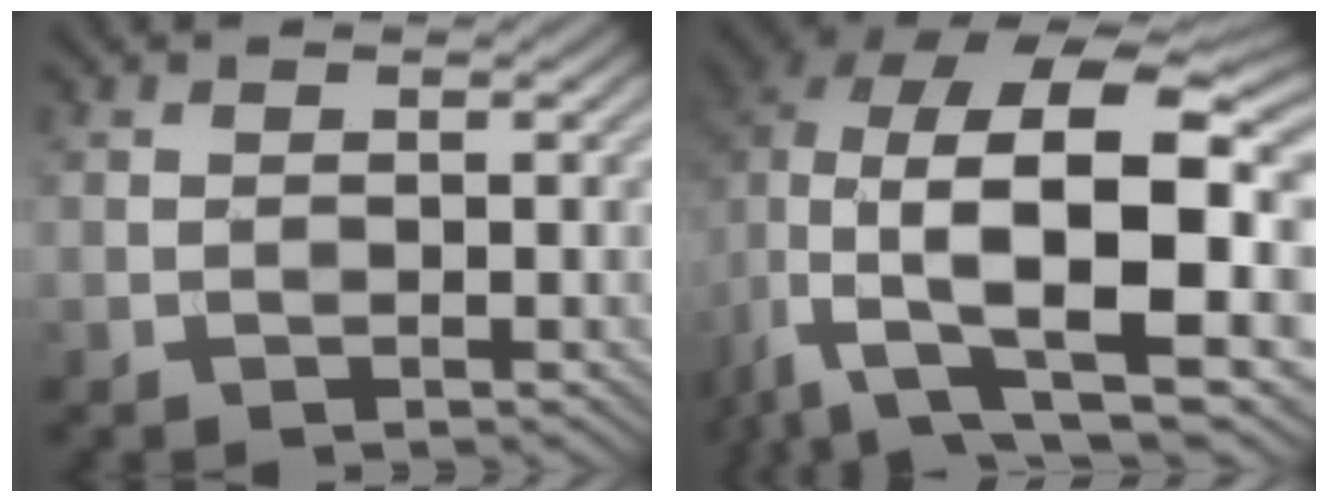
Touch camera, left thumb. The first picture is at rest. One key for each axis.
{"total": 17.3, "fx": -0.9, "fy": 9.0, "fz": 14.8, "tx": -0.290, "ty": -0.020, "tz": -0.004}